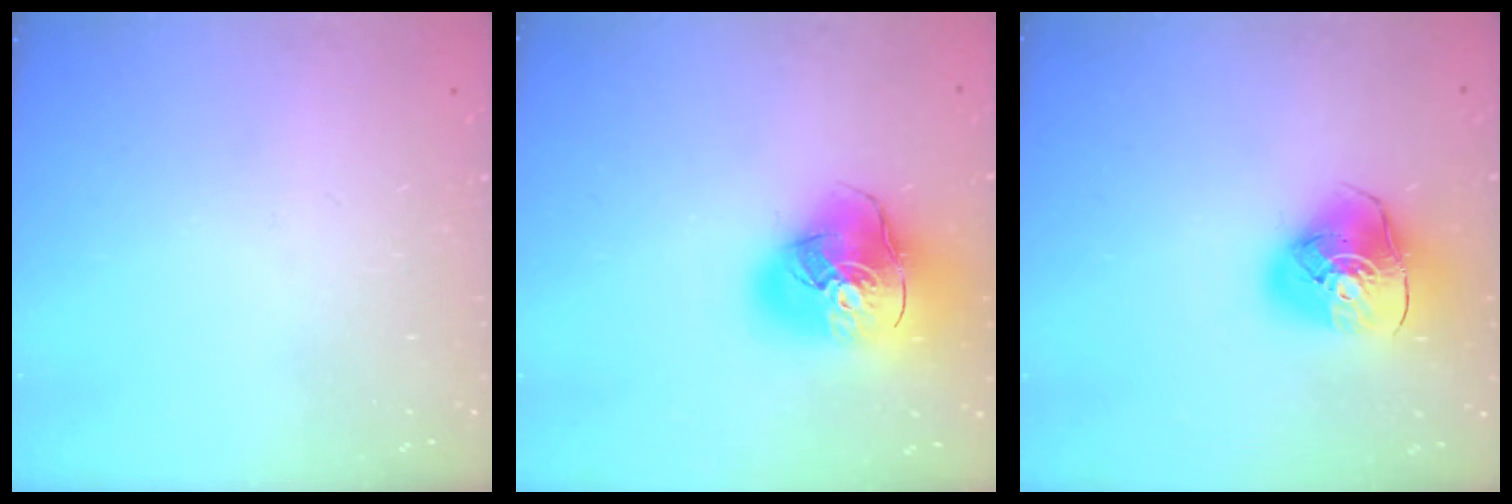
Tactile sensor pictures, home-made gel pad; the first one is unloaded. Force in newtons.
{"total": 19.7, "press": 19.5, "slide": 2.7}
{"total": 12.7, "press": 12.6, "slide": 1.7}